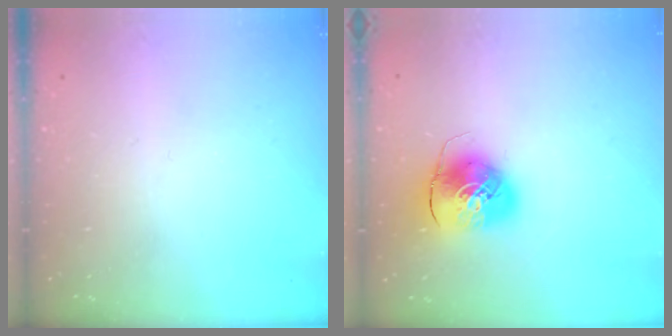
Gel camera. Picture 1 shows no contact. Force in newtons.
{"total": 10.4, "press": 10.2, "slide": 1.8}